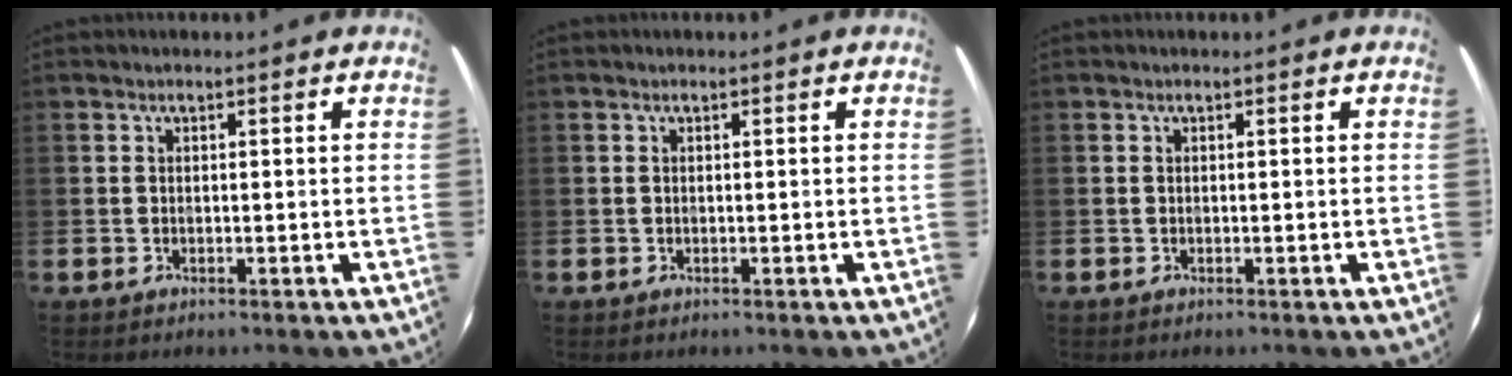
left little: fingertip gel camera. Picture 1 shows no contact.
{"total": 0.0}
{"total": 0.0}